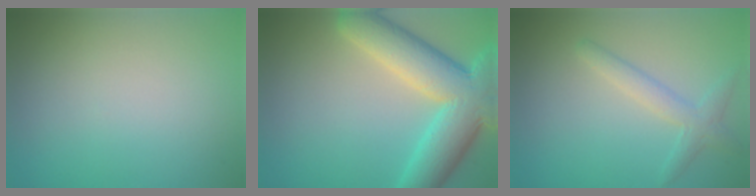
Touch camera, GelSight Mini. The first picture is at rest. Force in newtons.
{"total": 10.0, "press": 10.0, "slide": 0.6}
{"total": 2.4, "press": 2.4, "slide": 0.0}